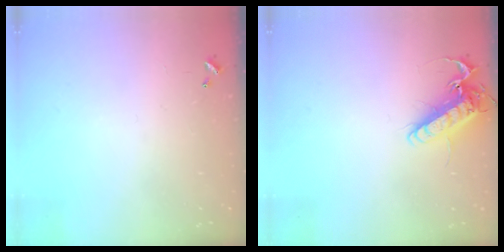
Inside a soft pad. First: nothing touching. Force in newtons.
{"total": 14.8, "press": 14.6, "slide": 2.4}